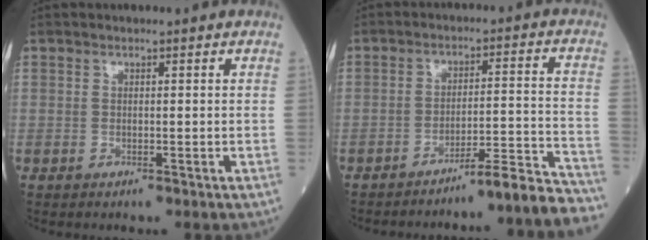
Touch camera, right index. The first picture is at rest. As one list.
[{"total": 11.2, "force": [-10.6, -1.2, 3.4], "torque": [-0.006, 0.031, -0.154]}]